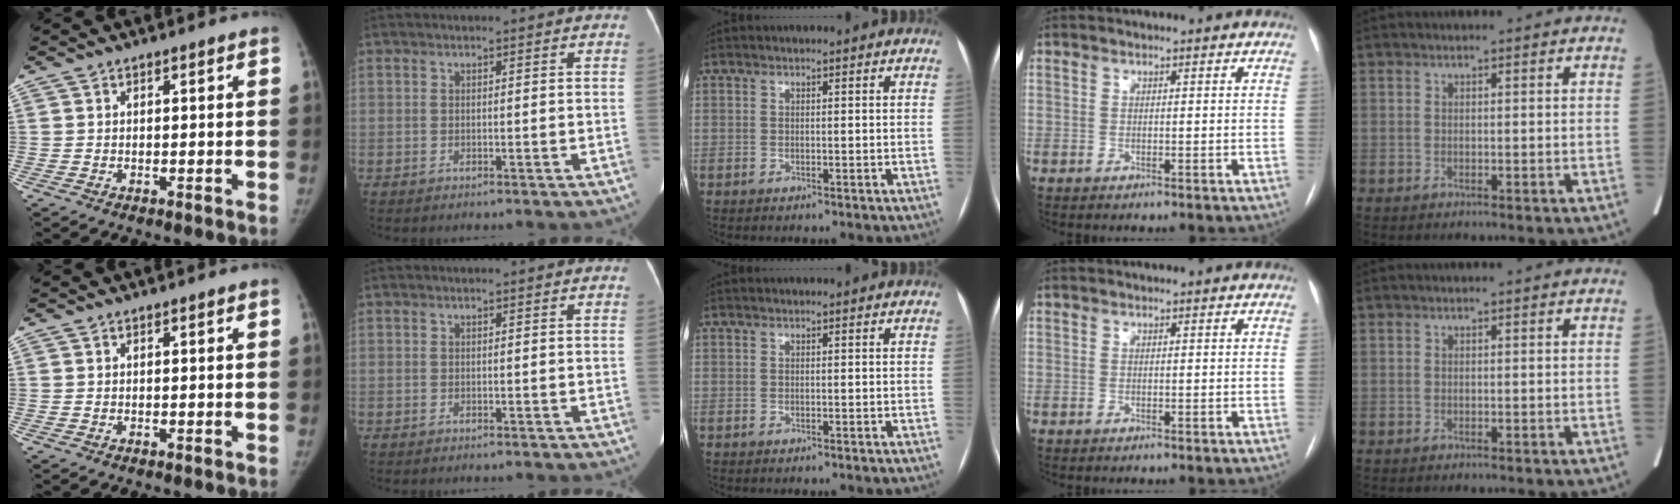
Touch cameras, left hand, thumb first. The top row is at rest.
{}